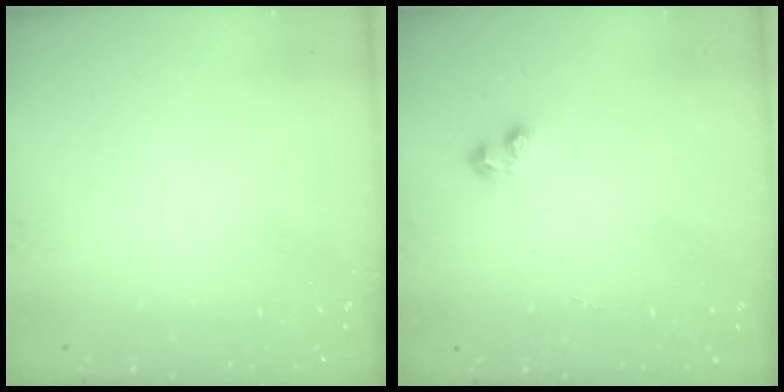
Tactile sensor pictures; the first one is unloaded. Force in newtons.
{"total": 1.7, "press": 1.6, "slide": 0.6}